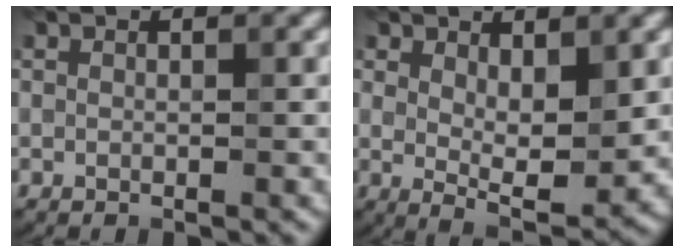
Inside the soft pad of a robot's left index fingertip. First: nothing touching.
{"total": 4.9, "force": [1.1, 2.0, 4.3], "torque": [-0.070, -0.014, 0.024]}